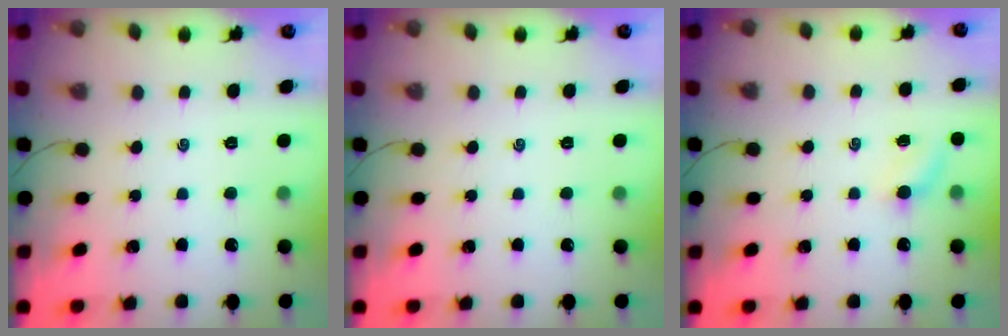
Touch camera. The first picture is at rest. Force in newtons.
{"total": 0.0}
{"total": 4.4, "press": 4.3, "slide": 0.9}